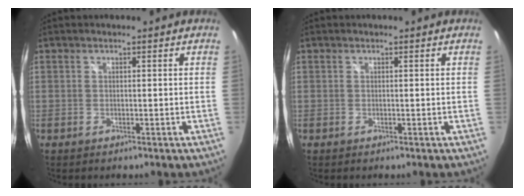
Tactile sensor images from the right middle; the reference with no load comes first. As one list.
[{"total": 0.0}]